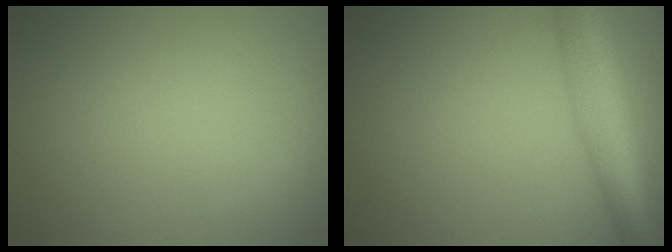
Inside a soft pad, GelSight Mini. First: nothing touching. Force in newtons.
{"total": 7.7, "press": 7.7, "slide": 0.3}